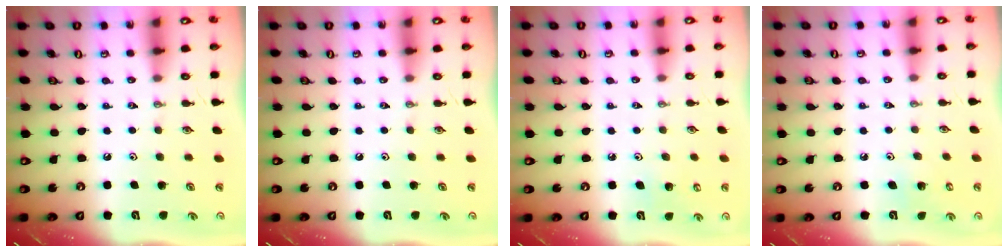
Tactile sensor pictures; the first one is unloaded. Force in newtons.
{"total": 0.0}
{"total": 5.1, "press": 4.7, "slide": 2.0}
{"total": 6.1, "press": 6.1, "slide": 0.5}